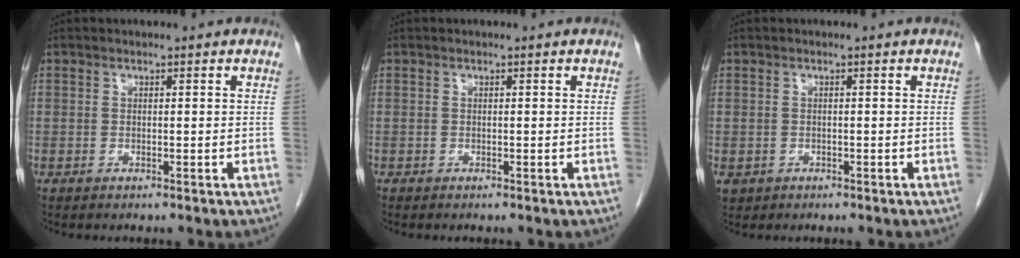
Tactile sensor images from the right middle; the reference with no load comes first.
{"total": 0.0}
{"total": 1.6, "force": [-0.6, 1.5, 0.4], "torque": [-0.010, 0.001, -0.002]}